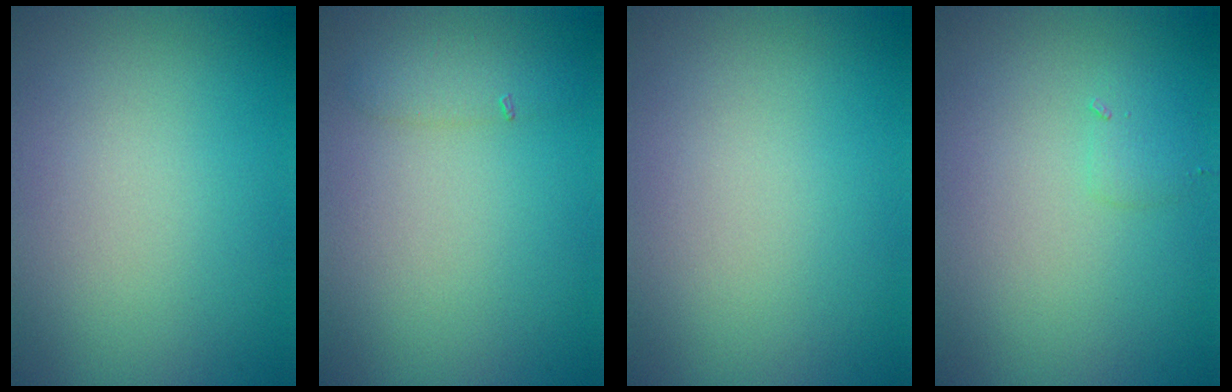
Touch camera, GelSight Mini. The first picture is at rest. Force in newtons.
{"total": 1.4, "press": 1.4, "slide": 0.1}
{"total": 0.0}
{"total": 1.0, "press": 1.0, "slide": 0.0}